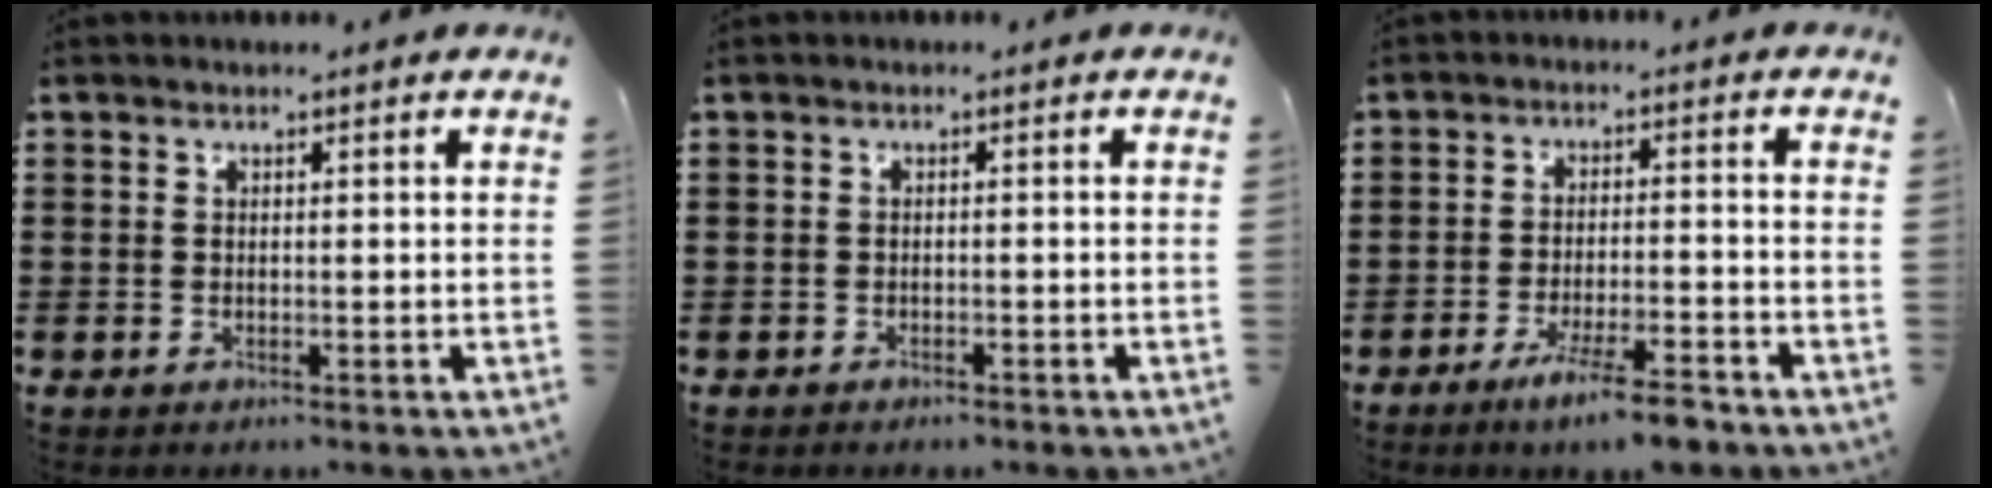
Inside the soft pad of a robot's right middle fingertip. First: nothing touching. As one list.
[{"total": 0.9, "force": [-0.8, 0.2, 0.1], "torque": [-0.004, -0.002, -0.018]}, {"total": 6.6, "force": [-5.1, 0.4, 4.2], "torque": [-0.070, -0.006, -0.090]}]